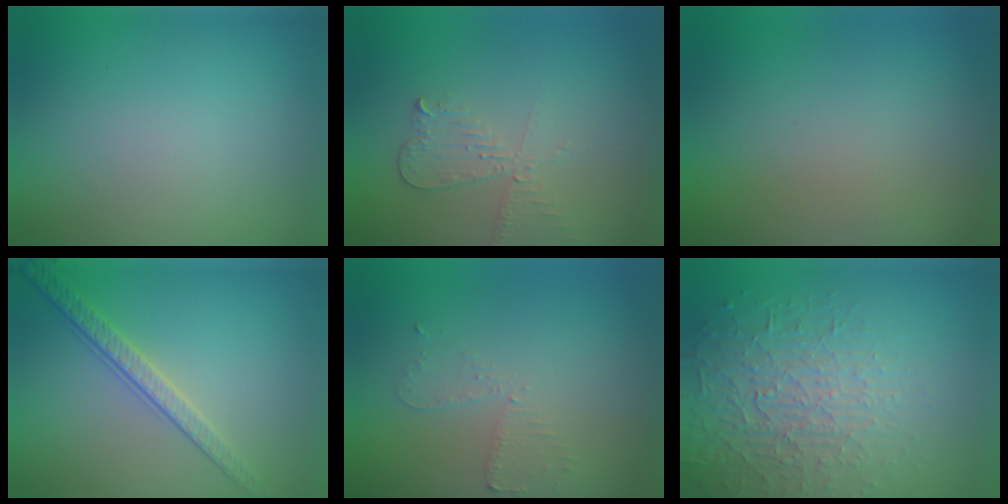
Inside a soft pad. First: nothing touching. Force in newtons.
{"total": 2.8, "press": 2.6, "slide": 0.9}
{"total": 0.0}
{"total": 2.8, "press": 2.4, "slide": 1.5}
{"total": 1.9, "press": 1.9, "slide": 0.4}
{"total": 4.6, "press": 4.1, "slide": 2.2}